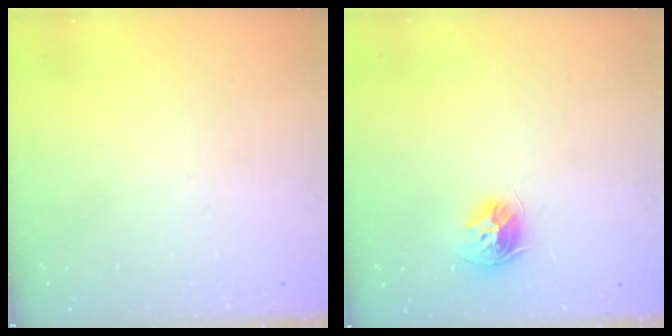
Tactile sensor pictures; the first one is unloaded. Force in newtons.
{"total": 9.3, "press": 9.3, "slide": 1.0}